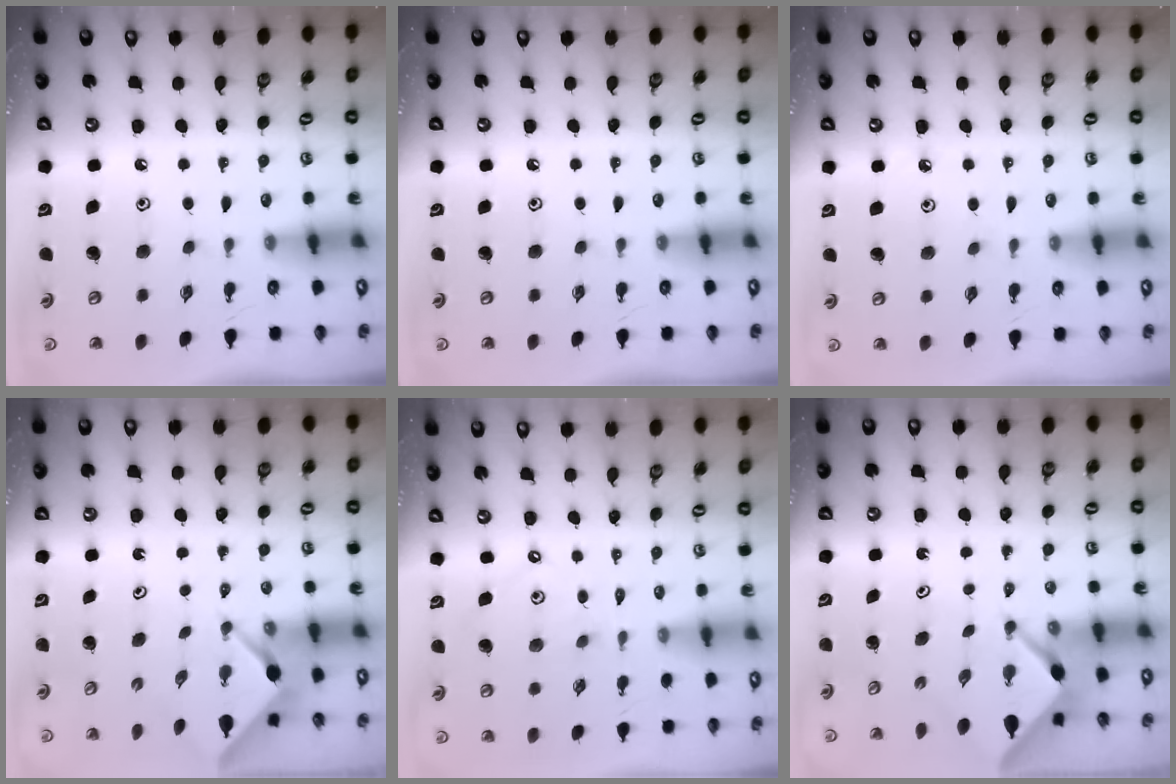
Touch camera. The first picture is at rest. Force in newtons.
{"total": 0.0}
{"total": 3.7, "press": 3.6, "slide": 0.5}
{"total": 2.4, "press": 2.4, "slide": 0.3}
{"total": 4.9, "press": 4.9, "slide": 0.6}
{"total": 2.6, "press": 2.5, "slide": 0.3}